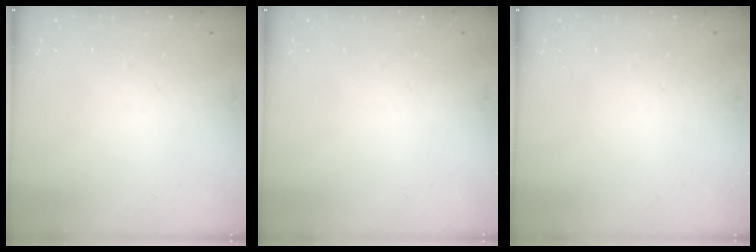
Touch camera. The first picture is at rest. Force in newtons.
{"total": 0.0}
{"total": 0.0}